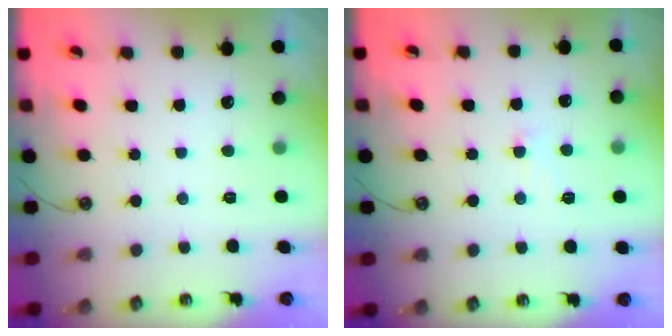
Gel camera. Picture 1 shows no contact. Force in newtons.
{"total": 0.9, "press": 0.6, "slide": 0.7}